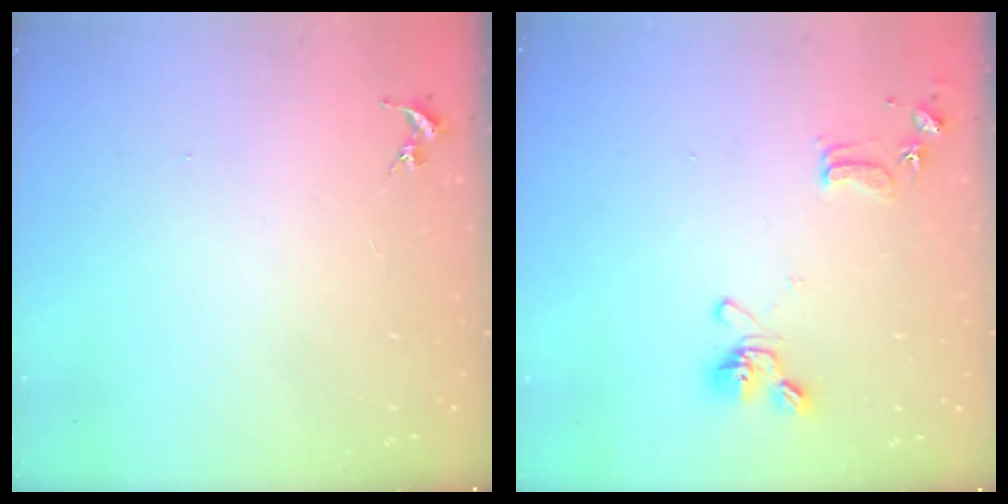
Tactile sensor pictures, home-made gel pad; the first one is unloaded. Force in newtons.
{"total": 13.7, "press": 13.6, "slide": 2.1}